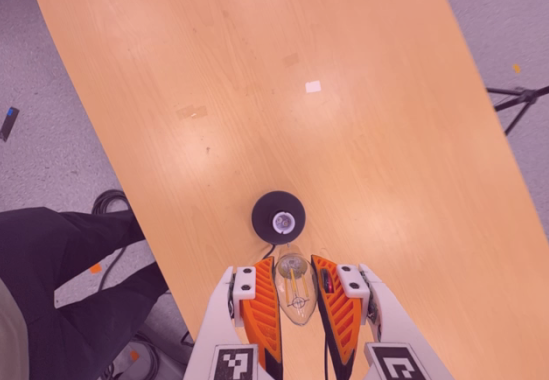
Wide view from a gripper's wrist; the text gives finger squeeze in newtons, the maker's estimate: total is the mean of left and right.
{"total": 19.3, "left": 21.6, "right": 17.0}